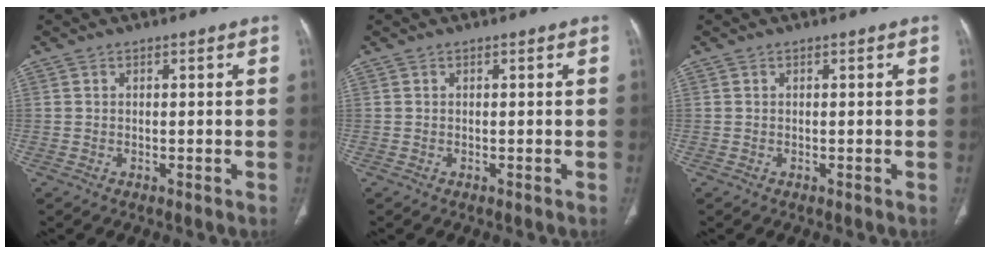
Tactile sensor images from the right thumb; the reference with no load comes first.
{"total": 0.0}
{"total": 0.0}